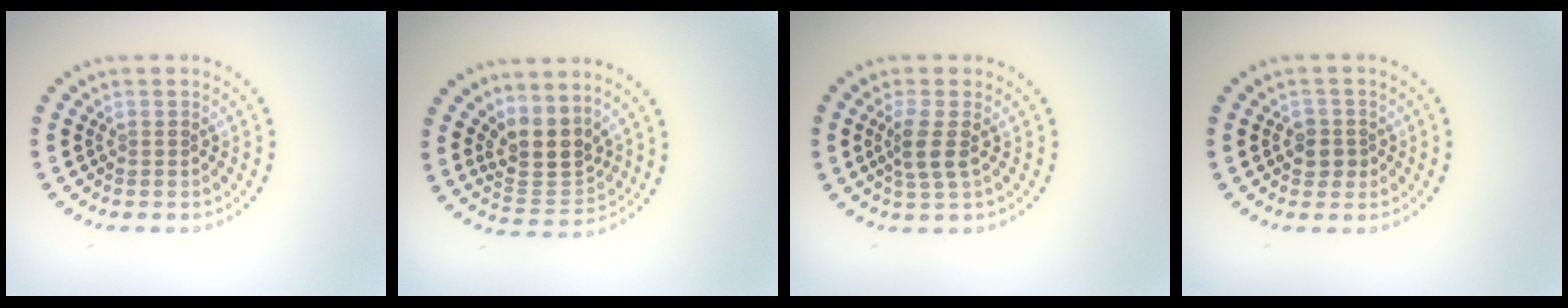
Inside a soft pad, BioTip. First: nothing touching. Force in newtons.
{"total": 3.8, "press": 3.2, "slide": 2.1}
{"total": 2.3, "press": 1.9, "slide": 1.4}
{"total": 1.7, "press": 1.6, "slide": 0.6}